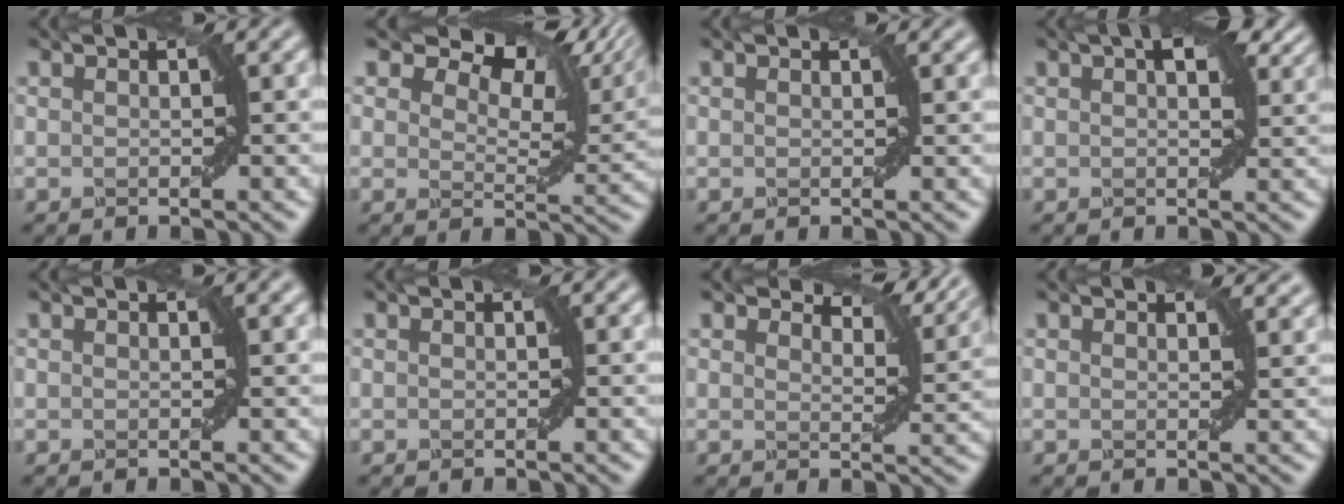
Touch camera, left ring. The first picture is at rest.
{"total": 10.3, "force": [7.1, 4.7, 5.8], "torque": [-0.093, 0.002, 0.117]}
{"total": 0.7, "force": [0.6, 0.2, 0.1], "torque": [-0.003, -0.003, 0.006]}
{"total": 5.2, "force": [2.5, 2.3, 4.0], "torque": [-0.045, 0.014, 0.033]}
{"total": 0.5, "force": [0.4, 0.2, 0.3], "torque": [-0.006, -0.003, 0.004]}
{"total": 0.0}
{"total": 5.6, "force": [4.5, 1.9, 2.8], "torque": [-0.041, 0.009, 0.066]}
{"total": 1.7, "force": [1.5, 0.6, 0.6], "torque": [-0.009, -0.002, 0.018]}